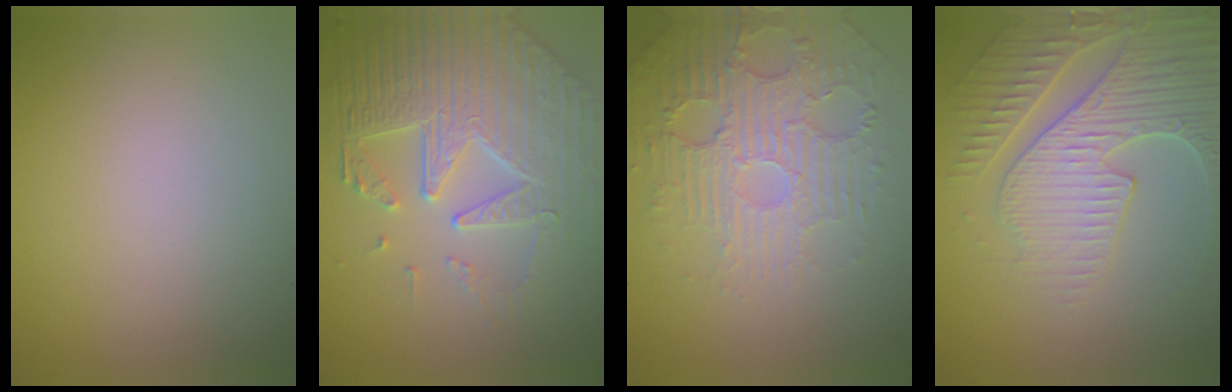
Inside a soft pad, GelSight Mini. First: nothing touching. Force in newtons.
{"total": 7.4, "press": 5.8, "slide": 4.6}
{"total": 5.4, "press": 3.8, "slide": 3.9}
{"total": 6.0, "press": 5.1, "slide": 3.1}